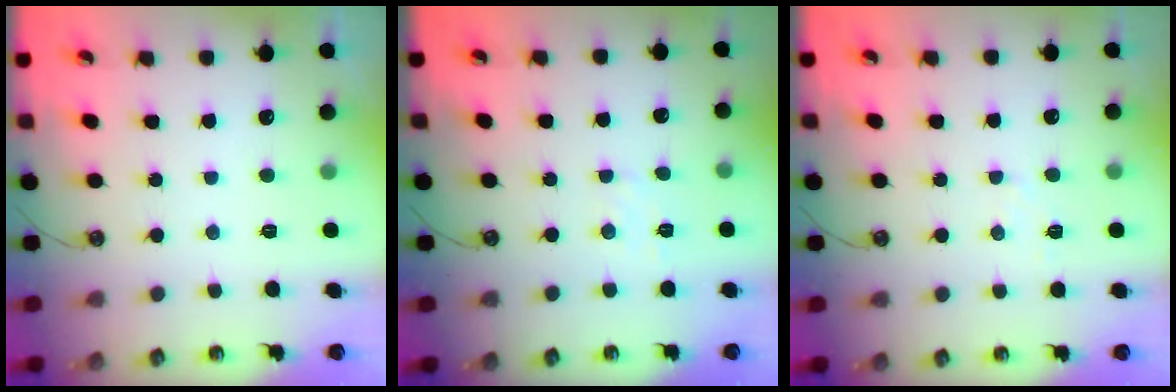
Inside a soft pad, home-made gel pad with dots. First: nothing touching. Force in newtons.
{"total": 4.5, "press": 4.5, "slide": 0.6}
{"total": 3.9, "press": 3.9, "slide": 0.5}